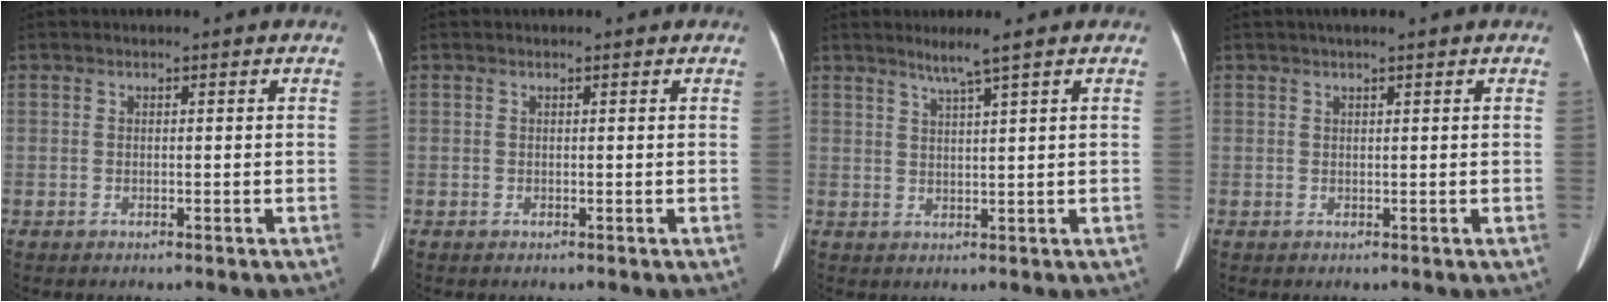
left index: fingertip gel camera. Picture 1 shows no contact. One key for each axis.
{"total": 0.0}
{"total": 3.3, "fx": 2.3, "fy": -1.0, "fz": 2.1, "tx": -0.046, "ty": -0.004, "tz": 0.048}
{"total": 2.0, "fx": 1.5, "fy": -0.1, "fz": 1.3, "tx": -0.018, "ty": 0.014, "tz": 0.024}